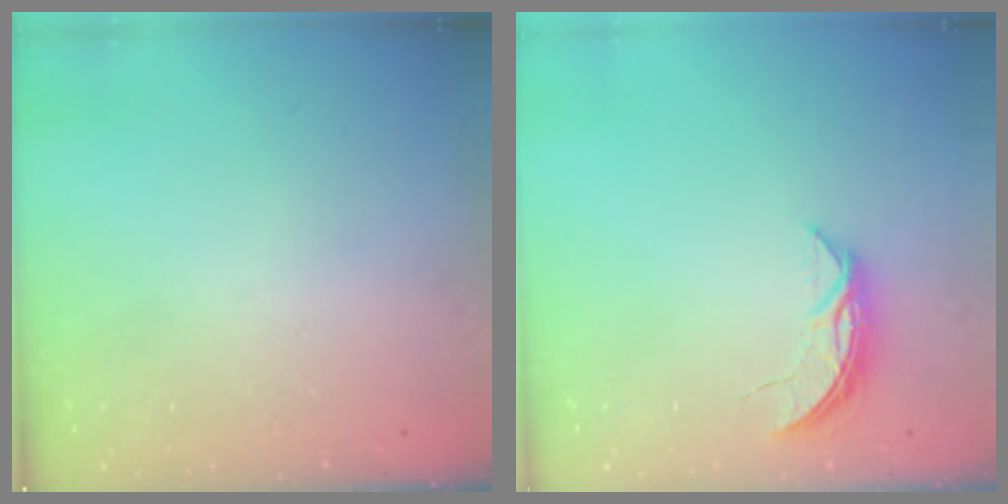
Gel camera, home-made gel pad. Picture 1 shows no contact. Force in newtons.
{"total": 5.9, "press": 5.8, "slide": 0.5}